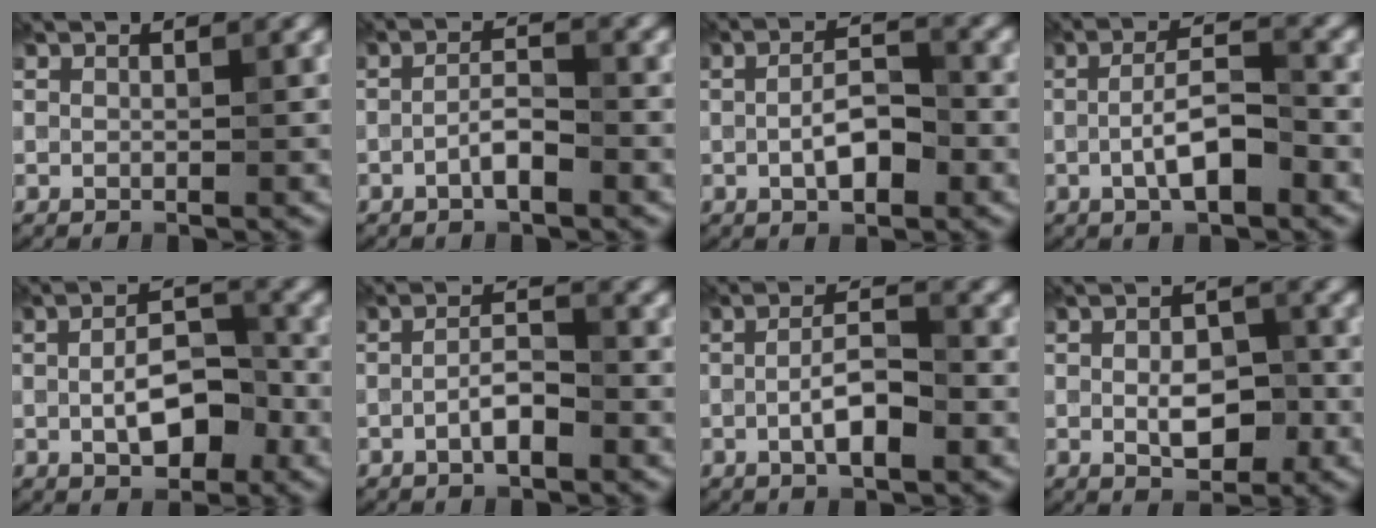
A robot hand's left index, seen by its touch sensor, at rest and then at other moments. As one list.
[{"total": 2.3, "force": [-1.2, 0.6, 1.9], "torque": [-0.036, 0.008, -0.026]}, {"total": 3.8, "force": [-0.7, 1.6, 3.3], "torque": [-0.064, 0.000, -0.013]}, {"total": 4.4, "force": [-1.2, 1.4, 4.0], "torque": [-0.074, 0.005, -0.026]}, {"total": 5.4, "force": [-0.9, 2.8, 4.4], "torque": [-0.083, -0.001, -0.013]}, {"total": 2.6, "force": [-1.1, 0.8, 2.2], "torque": [-0.041, 0.007, -0.025]}, {"total": 3.9, "force": [-0.9, 1.3, 3.6], "torque": [-0.067, 0.002, -0.020]}, {"total": 4.2, "force": [-0.6, 2.4, 3.4], "torque": [-0.057, -0.003, -0.008]}]